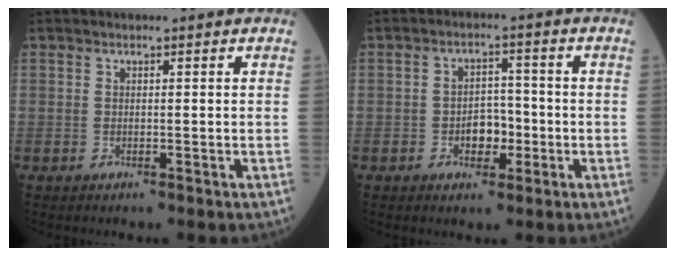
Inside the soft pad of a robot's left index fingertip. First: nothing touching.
{"total": 4.4, "force": [-2.0, 2.7, 2.9], "torque": [-0.044, 0.004, -0.034]}